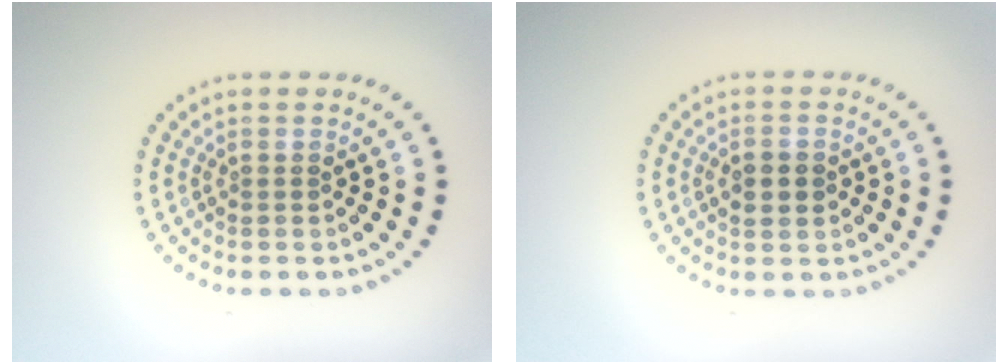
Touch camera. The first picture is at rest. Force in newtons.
{"total": 2.1, "press": 2.1, "slide": 0.1}